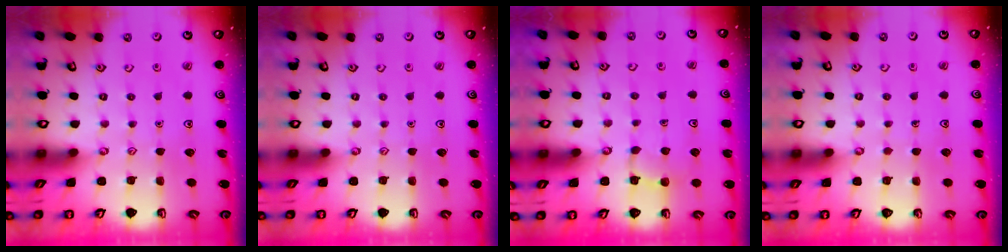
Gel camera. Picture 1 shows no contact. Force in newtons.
{"total": 0.0}
{"total": 3.5, "press": 3.5, "slide": 0.6}
{"total": 0.8, "press": 0.8, "slide": 0.3}